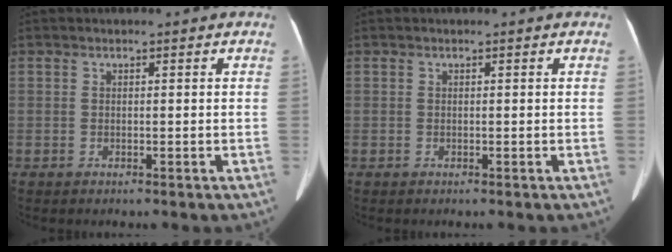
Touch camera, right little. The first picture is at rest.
{"total": 0.0}